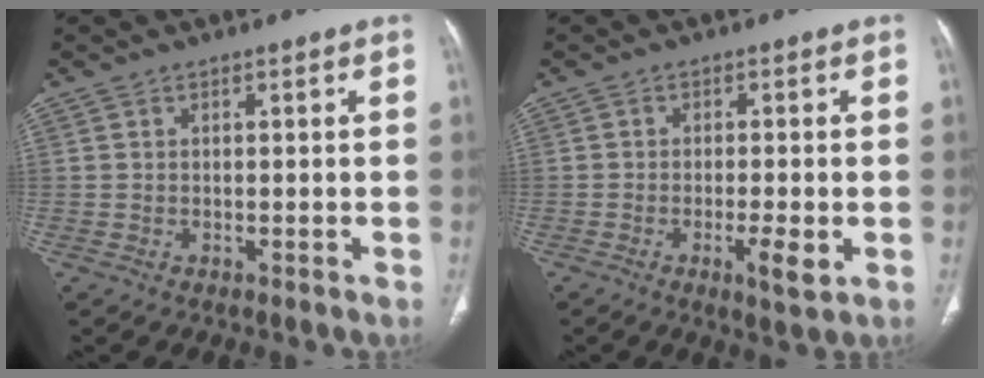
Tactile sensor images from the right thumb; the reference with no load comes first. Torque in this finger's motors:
{"motor_torque": [-0.05, 0.28, 0.20, 0.37, 0.11]}